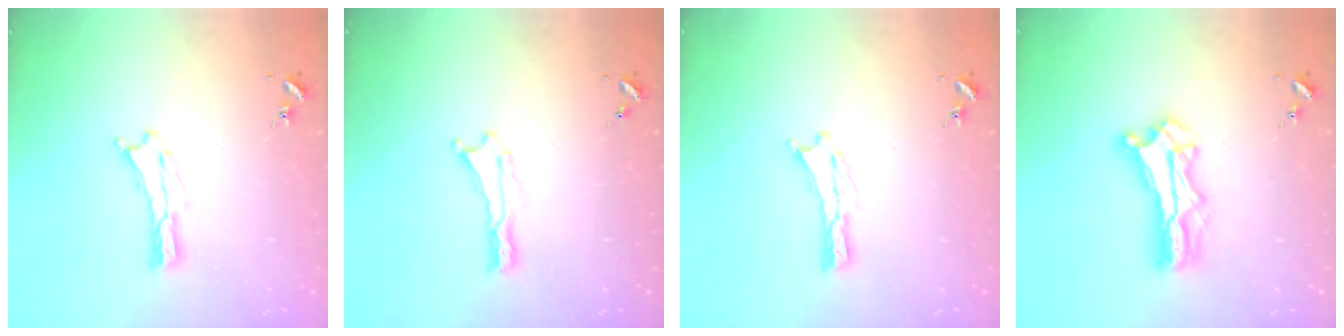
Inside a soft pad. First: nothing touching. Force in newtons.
{"total": 0.0}
{"total": 0.0}
{"total": 8.1, "press": 8.0, "slide": 0.6}